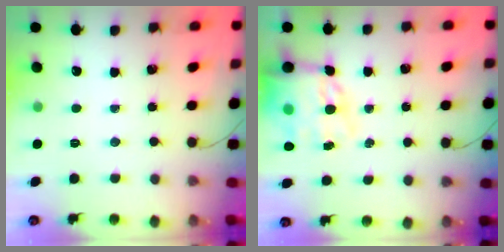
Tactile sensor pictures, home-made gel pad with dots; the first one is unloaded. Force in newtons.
{"total": 17.7, "press": 17.1, "slide": 4.8}